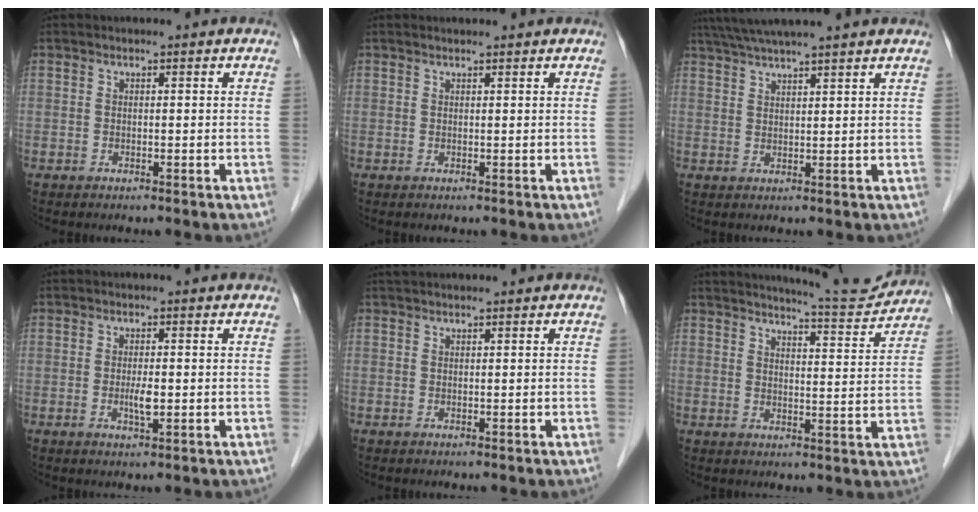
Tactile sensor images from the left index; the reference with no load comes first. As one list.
[{"total": 1.6, "force": [1.6, 0.1, 0.5], "torque": [-0.008, 0.017, 0.026]}, {"total": 11.0, "force": [9.4, -0.4, 5.6], "torque": [-0.096, 0.042, 0.135]}, {"total": 2.1, "force": [-0.3, 0.4, 2.1], "torque": [-0.043, -0.002, -0.004]}, {"total": 2.3, "force": [2.1, 0.1, 0.9], "torque": [-0.010, 0.030, 0.038]}, {"total": 9.8, "force": [9.6, -0.1, 1.9], "torque": [-0.033, -0.009, 0.123]}]